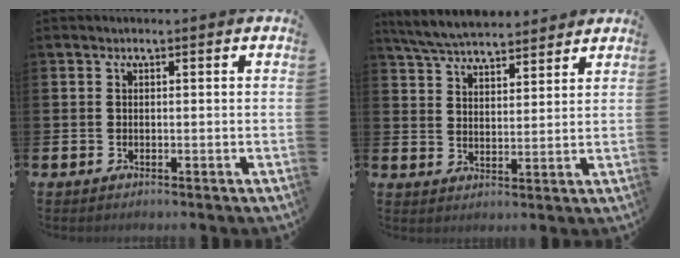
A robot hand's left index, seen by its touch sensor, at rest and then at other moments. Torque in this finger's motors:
{"motor_torque": [1.04, -1.10, 0.25, 0.09]}